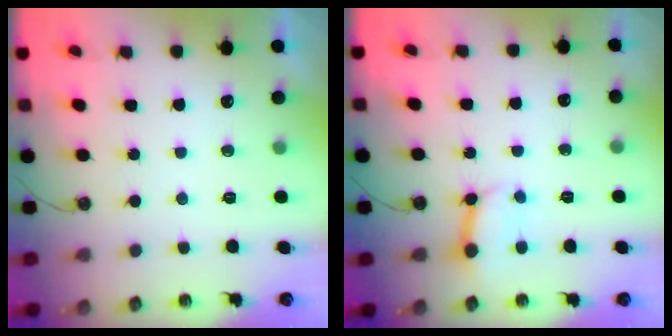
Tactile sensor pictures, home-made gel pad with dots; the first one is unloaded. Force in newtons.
{"total": 6.9, "press": 6.8, "slide": 0.8}